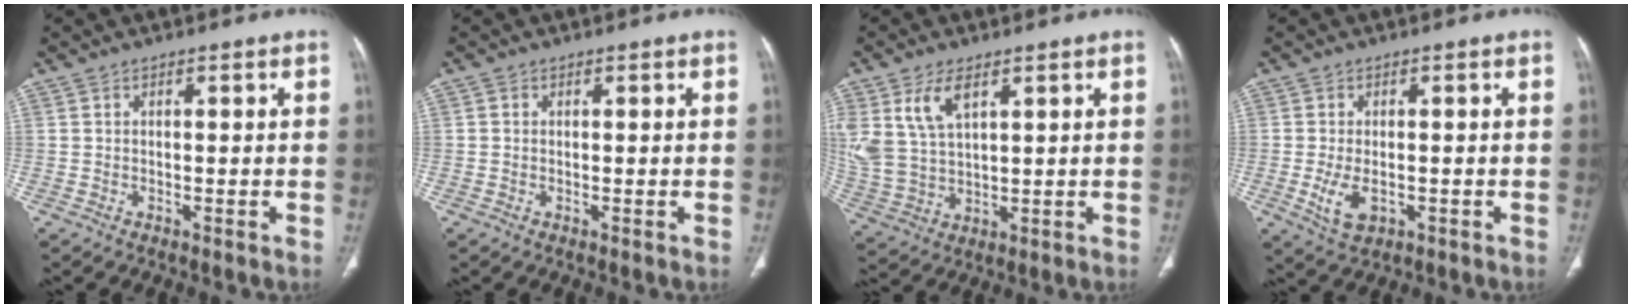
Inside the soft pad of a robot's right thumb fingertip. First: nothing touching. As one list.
[{"total": 0.6, "force": [0.0, 0.5, 0.2], "torque": [-0.001, 0.002, 0.000]}, {"total": 10.4, "force": [4.8, 5.7, 7.2], "torque": [-0.155, -0.011, 0.109]}, {"total": 5.2, "force": [-1.3, 3.0, 4.1], "torque": [-0.081, -0.006, -0.015]}]